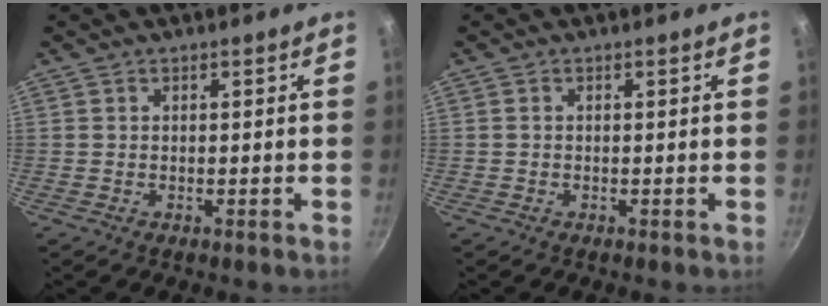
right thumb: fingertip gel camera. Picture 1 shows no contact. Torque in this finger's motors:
{"motor_torque": [0.10, -0.10, -0.20, 0.32, -0.01]}